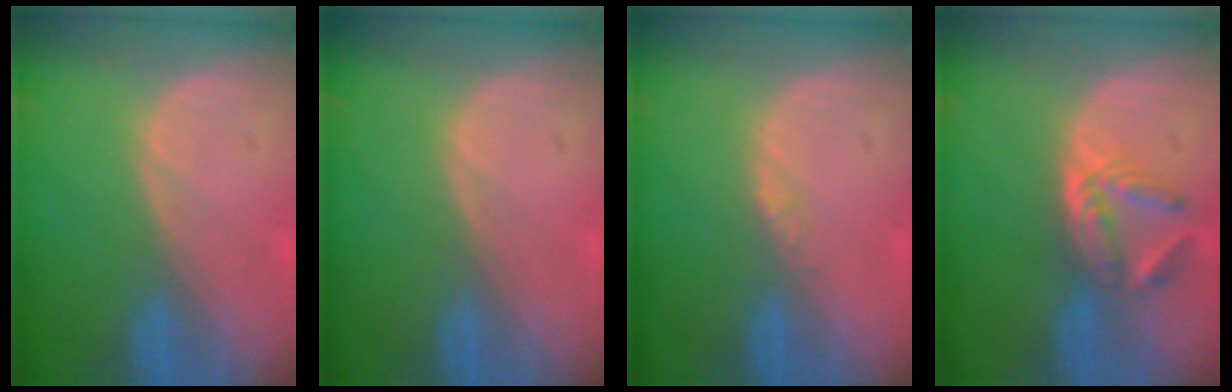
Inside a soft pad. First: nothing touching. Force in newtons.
{"total": 0.0}
{"total": 0.8, "press": 0.8, "slide": 0.1}
{"total": 5.8, "press": 5.0, "slide": 2.9}